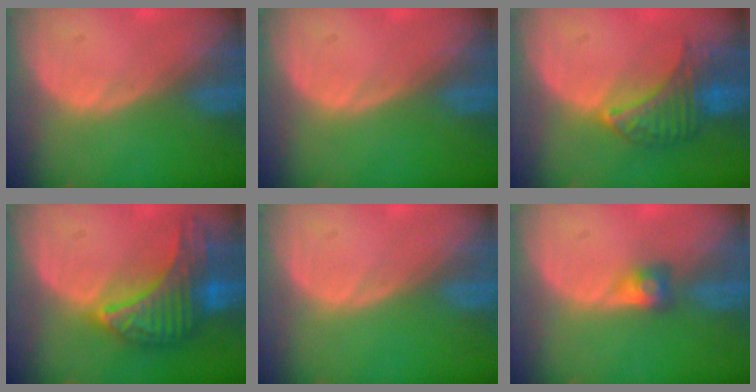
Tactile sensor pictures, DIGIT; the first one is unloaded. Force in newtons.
{"total": 0.0}
{"total": 6.4, "press": 6.4, "slide": 0.5}
{"total": 10.0, "press": 10.0, "slide": 0.5}
{"total": 0.0}
{"total": 2.6, "press": 2.3, "slide": 1.0}